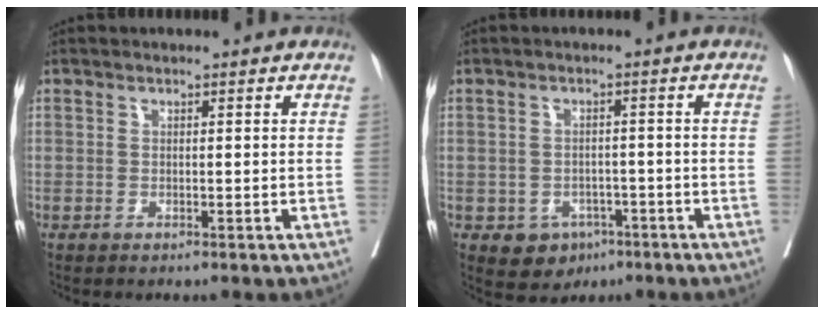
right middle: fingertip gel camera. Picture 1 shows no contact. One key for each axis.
{"total": 4.6, "fx": -2.3, "fy": 3.7, "fz": 1.6, "tx": -0.023, "ty": 0.004, "tz": -0.024}